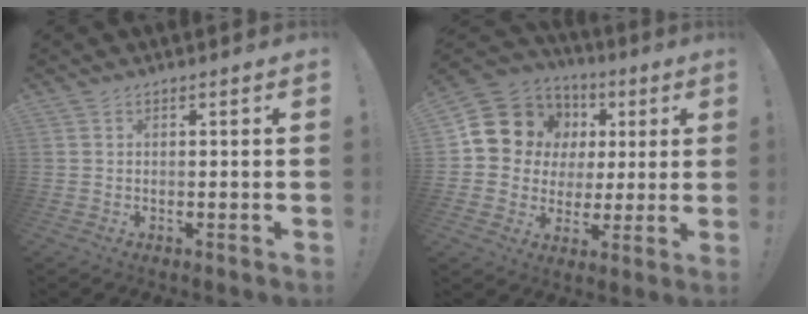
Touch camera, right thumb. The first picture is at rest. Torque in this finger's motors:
{"motor_torque": [0.31, 0.32, 0.44, -0.37, 0.24]}